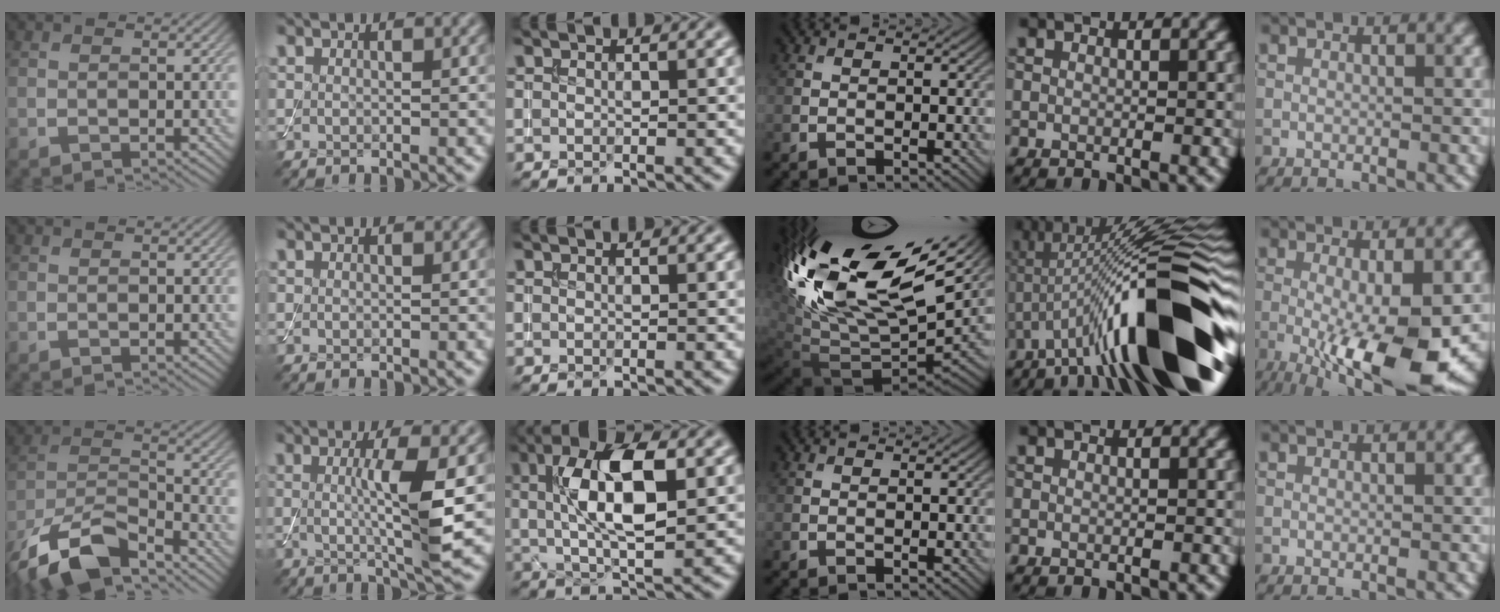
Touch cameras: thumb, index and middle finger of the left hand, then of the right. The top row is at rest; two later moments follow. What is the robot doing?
{"motion": "assemble", "object": "toy tower of hanoi"}